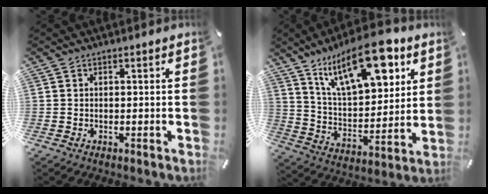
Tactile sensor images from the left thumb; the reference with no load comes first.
{"total": 20.8, "force": [12.5, 9.4, 13.7], "torque": [-0.215, -0.060, 0.210]}